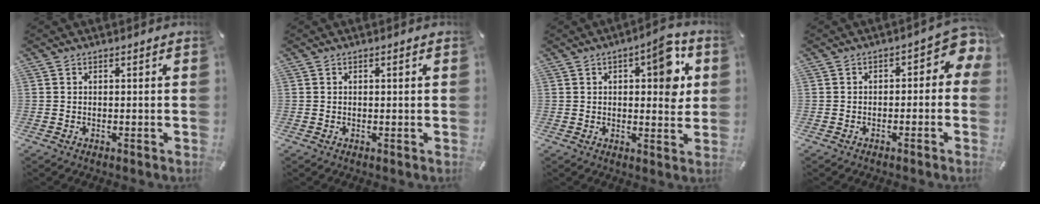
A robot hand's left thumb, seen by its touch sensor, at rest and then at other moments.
{"total": 0.5, "force": [0.1, 0.2, 0.5], "torque": [-0.010, 0.001, 0.000]}
{"total": 10.4, "force": [3.3, 4.6, 8.7], "torque": [-0.094, -0.017, 0.047]}
{"total": 4.9, "force": [0.0, 3.0, 3.9], "torque": [-0.053, -0.002, -0.010]}